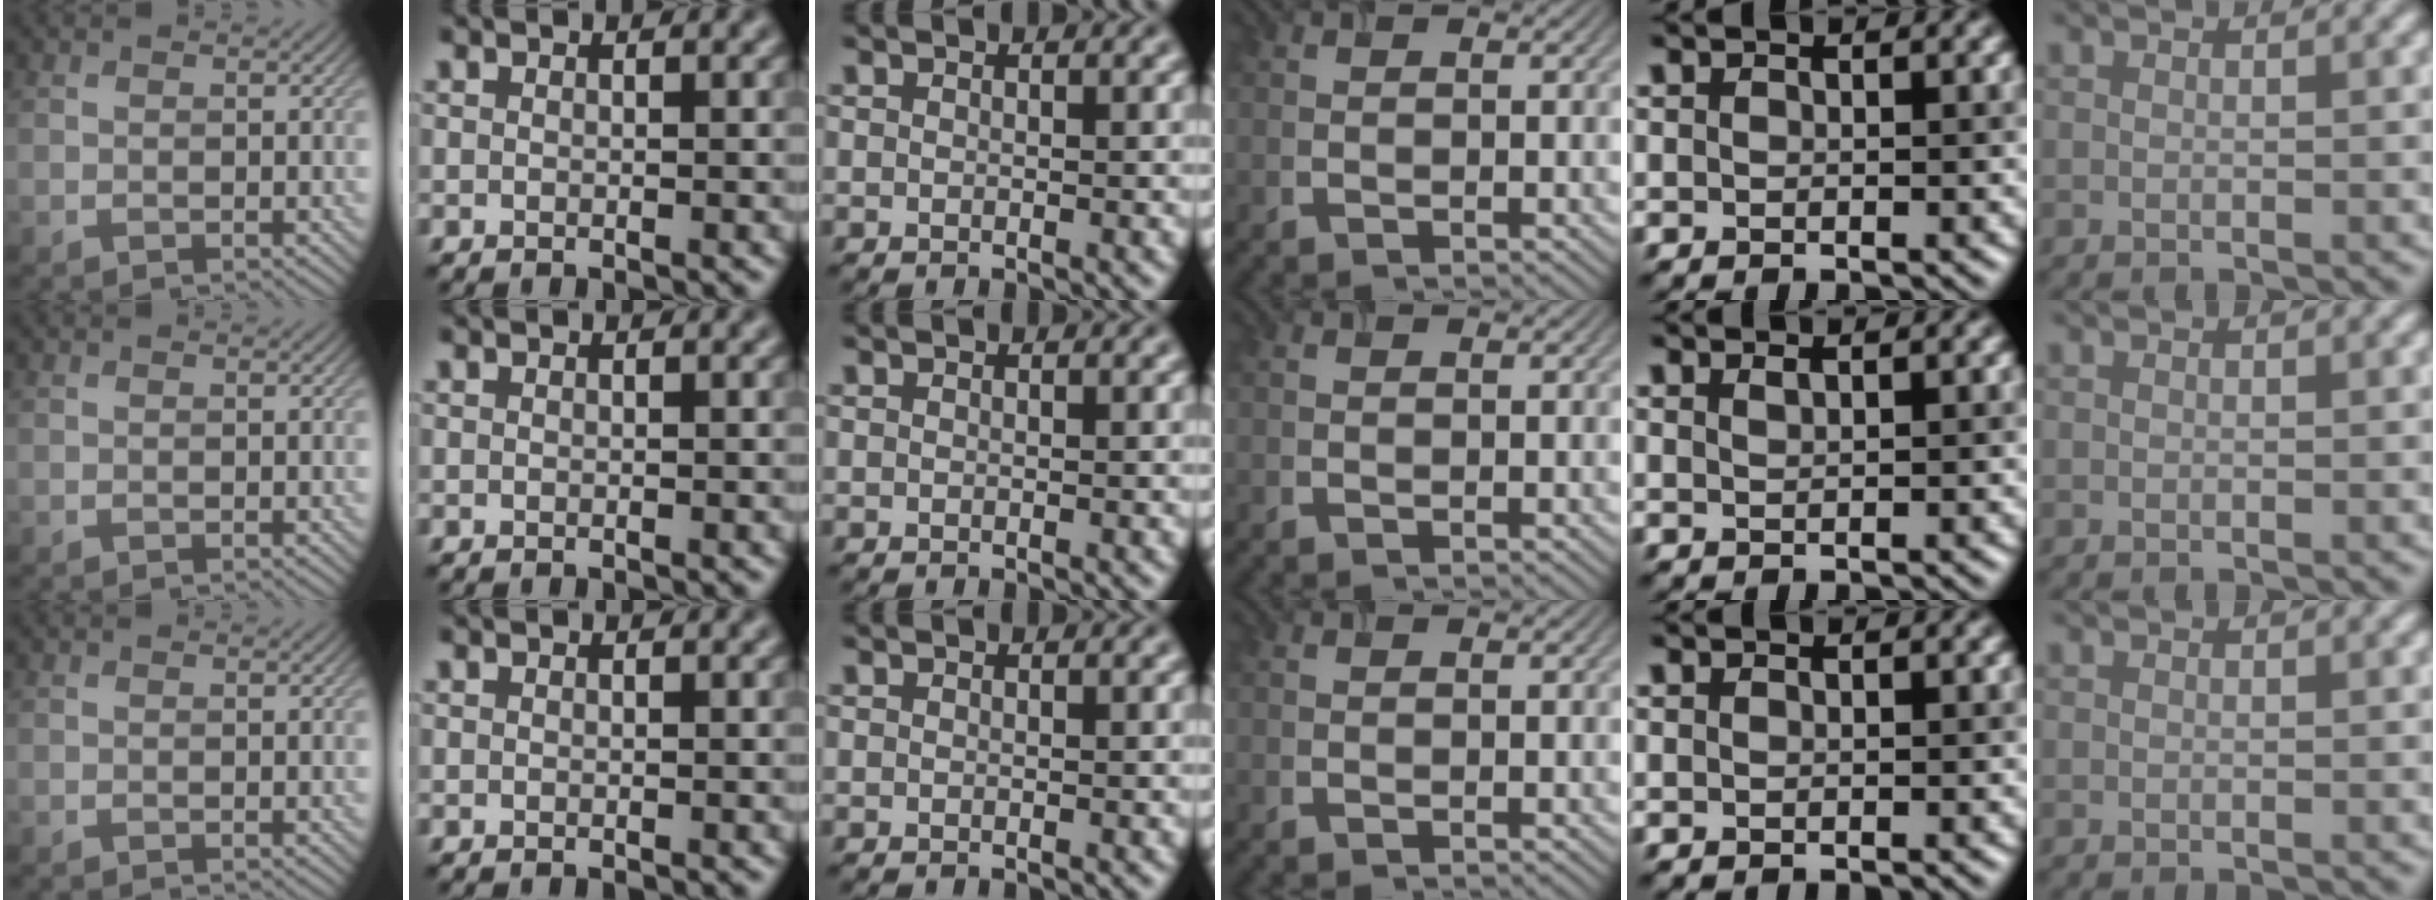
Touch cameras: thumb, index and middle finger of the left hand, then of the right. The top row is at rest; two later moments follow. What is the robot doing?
{"motion": "insert", "object": "airpods case & airpods"}